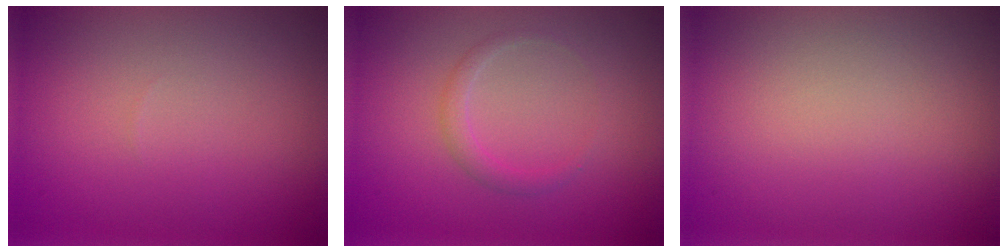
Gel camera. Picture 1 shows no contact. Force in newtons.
{"total": 1.3, "press": 1.3, "slide": 0.0}
{"total": 0.0}